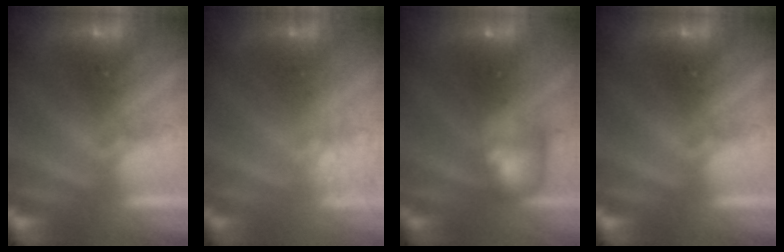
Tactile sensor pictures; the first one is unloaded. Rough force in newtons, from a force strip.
{"total": 1.8}
{"total": 6.4}
{"total": 0.0}